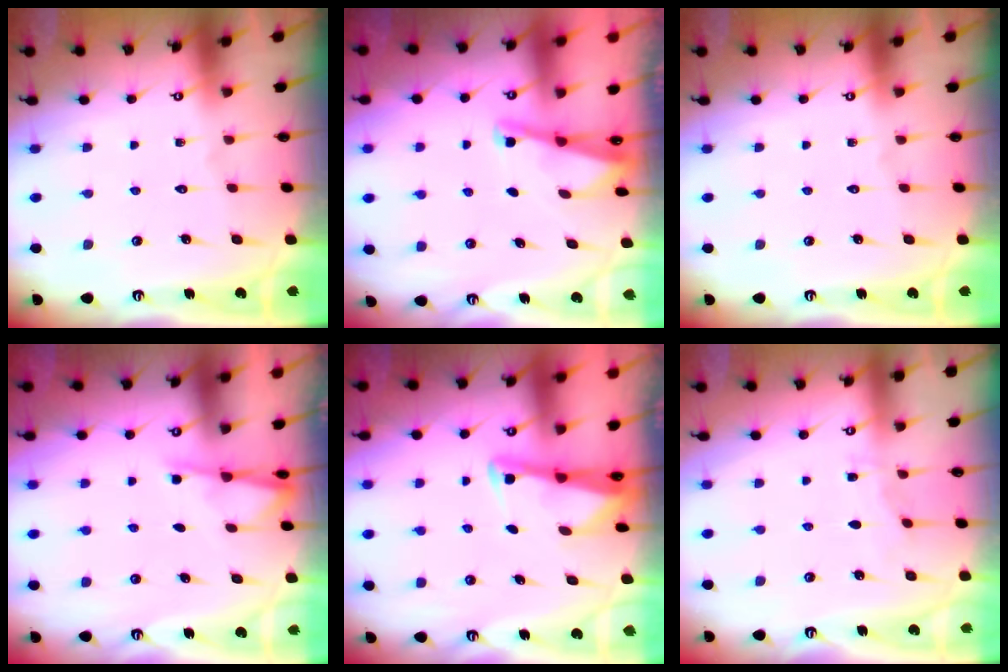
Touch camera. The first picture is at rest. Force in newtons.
{"total": 3.1, "press": 3.1, "slide": 0.3}
{"total": 0.0}
{"total": 2.9, "press": 2.9, "slide": 0.5}
{"total": 2.7, "press": 2.7, "slide": 0.2}
{"total": 2.8, "press": 2.8, "slide": 0.3}